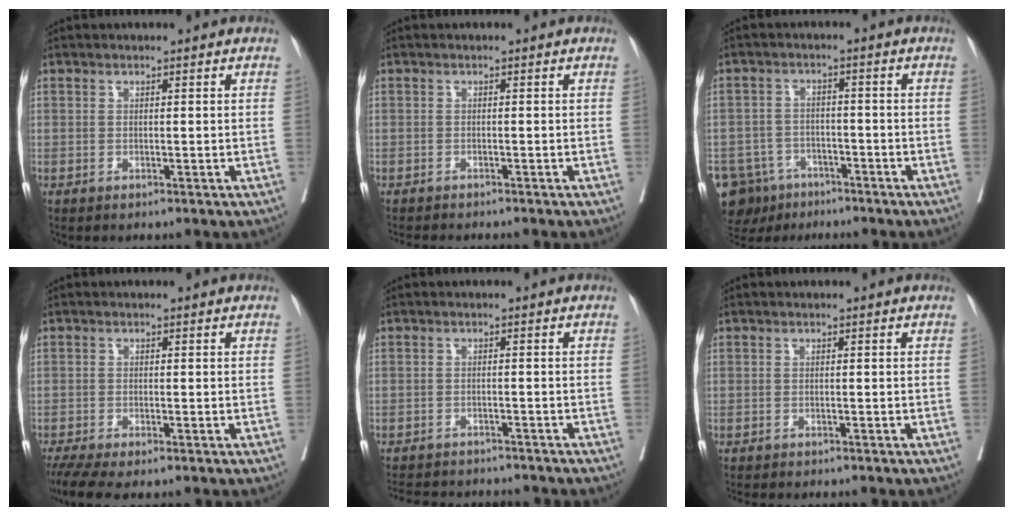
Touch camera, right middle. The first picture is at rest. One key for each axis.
{"total": 5.1, "fx": -4.6, "fy": 0.8, "fz": 2.1, "tx": -0.024, "ty": -0.008, "tz": -0.065}
{"total": 9.3, "fx": -6.7, "fy": 6.1, "fz": 2.0, "tx": -0.038, "ty": 0.004, "tz": -0.104}
{"total": 5.8, "fx": -4.5, "fy": 1.0, "fz": 3.6, "tx": -0.059, "ty": -0.012, "tz": -0.078}
{"total": 12.2, "fx": -11.2, "fy": 2.8, "fz": 3.9, "tx": -0.073, "ty": -0.002, "tz": -0.143}
{"total": 4.7, "fx": -4.2, "fy": 0.9, "fz": 2.0, "tx": -0.025, "ty": -0.007, "tz": -0.056}